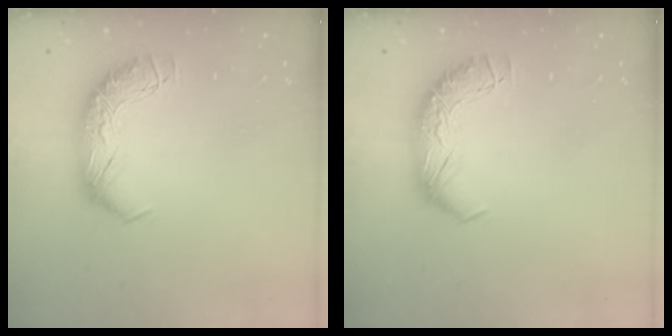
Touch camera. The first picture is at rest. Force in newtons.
{"total": 0.0}